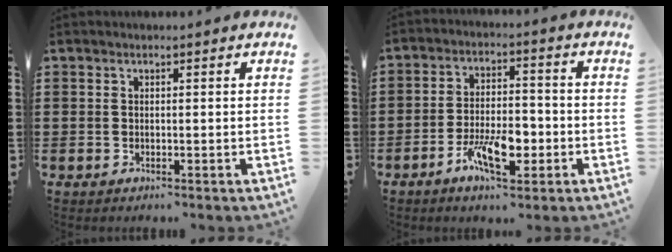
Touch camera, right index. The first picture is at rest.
{"total": 8.6, "force": [-3.7, 3.8, 6.7], "torque": [-0.130, 0.004, -0.066]}